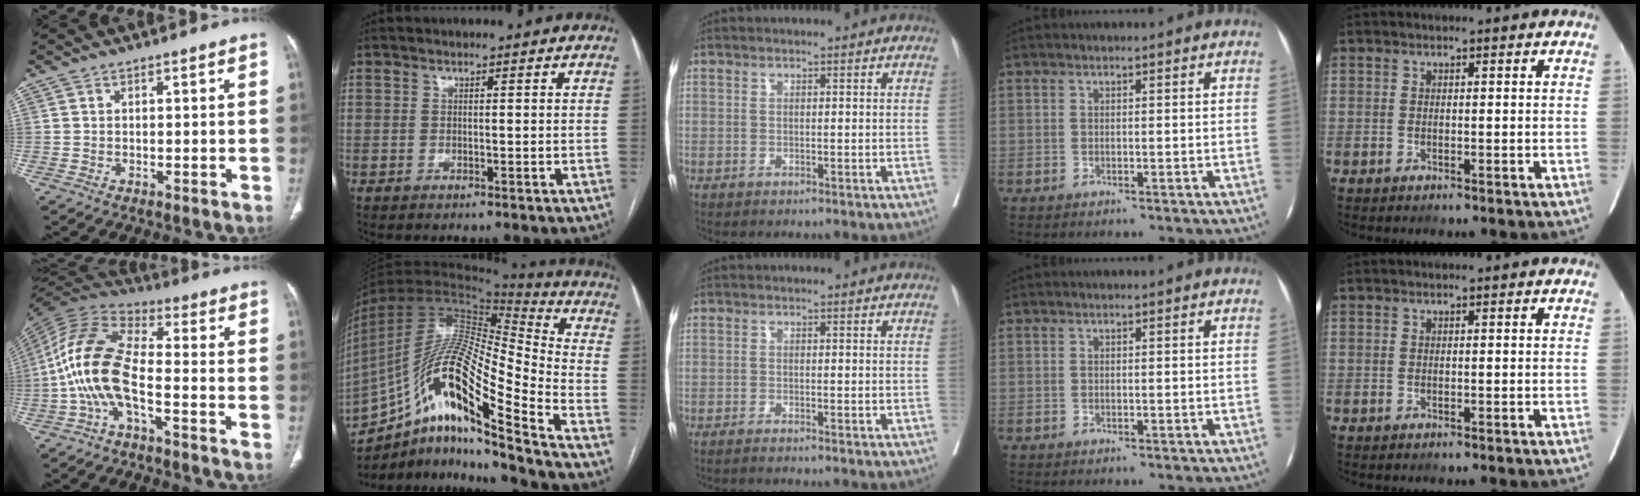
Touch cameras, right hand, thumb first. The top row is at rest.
{"thumb": {"total": 13.7, "force": [-4.2, 5.6, 11.7], "torque": [-0.254, 0.056, -0.089]}, "index": {"total": 20.0, "force": [-12.3, 1.6, 15.8], "torque": [-0.317, 0.009, -0.221]}, "middle": {"total": 2.0, "force": [-1.7, -0.3, 1.0], "torque": [-0.012, 0.001, -0.023]}}